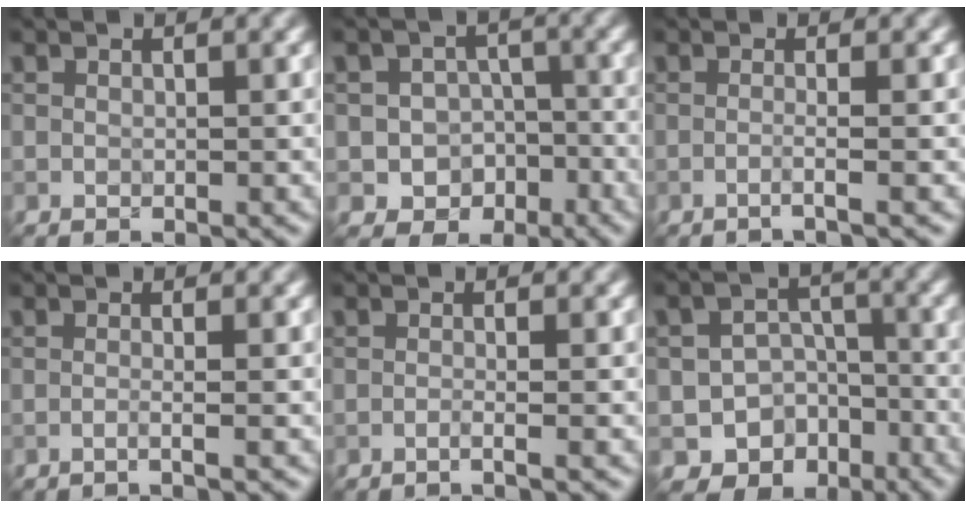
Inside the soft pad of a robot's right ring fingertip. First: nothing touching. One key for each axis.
{"total": 5.0, "fx": -2.1, "fy": 4.3, "fz": 1.3, "tx": 0.003, "ty": 0.005, "tz": -0.046}
{"total": 1.6, "fx": -0.6, "fy": 0.3, "fz": 1.4, "tx": -0.015, "ty": -0.003, "tz": -0.027}
{"total": 1.4, "fx": -0.3, "fy": 0.5, "fz": 1.3, "tx": -0.012, "ty": -0.010, "tz": -0.026}
{"total": 1.3, "fx": -0.5, "fy": 0.3, "fz": 1.1, "tx": -0.011, "ty": -0.006, "tz": -0.022}
{"total": 7.4, "fx": -4.2, "fy": 5.8, "fz": 2.0, "tx": -0.007, "ty": -0.007, "tz": -0.069}